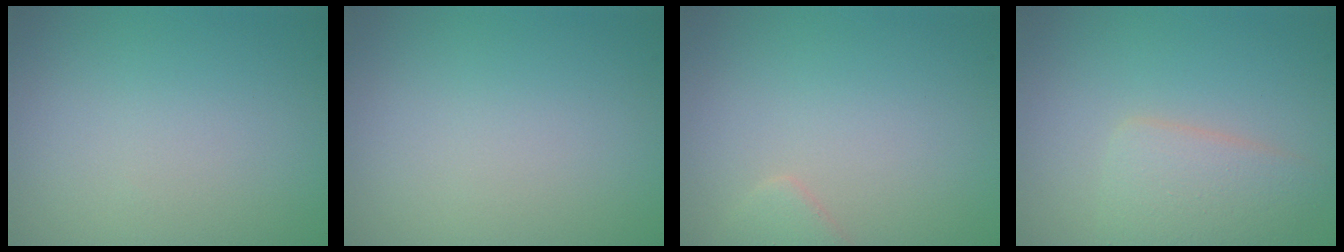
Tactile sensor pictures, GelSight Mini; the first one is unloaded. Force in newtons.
{"total": 0.0}
{"total": 1.4, "press": 1.4, "slide": 0.1}
{"total": 3.2, "press": 3.1, "slide": 0.2}